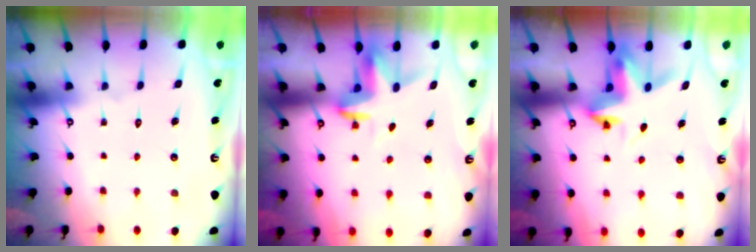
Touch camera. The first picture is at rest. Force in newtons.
{"total": 3.6, "press": 3.6, "slide": 0.2}
{"total": 4.7, "press": 4.7, "slide": 0.2}